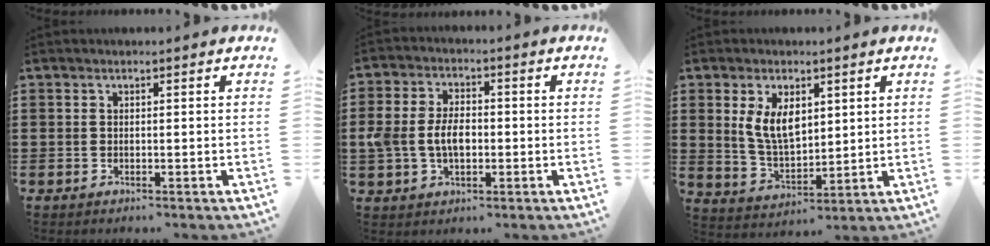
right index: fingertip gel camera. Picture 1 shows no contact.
{"total": 6.1, "force": [-0.6, 4.0, 4.6], "torque": [-0.118, 0.000, -0.020]}
{"total": 6.9, "force": [2.3, 3.9, 5.2], "torque": [-0.113, 0.003, 0.039]}